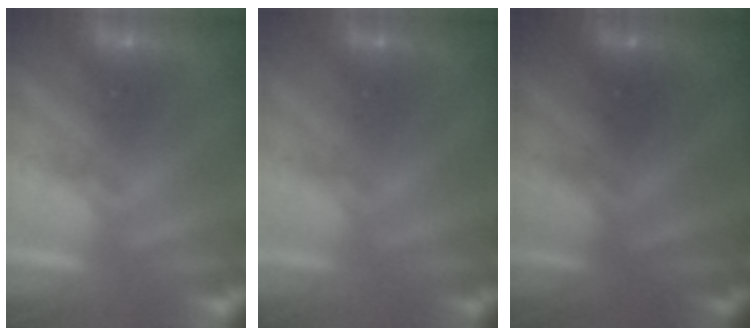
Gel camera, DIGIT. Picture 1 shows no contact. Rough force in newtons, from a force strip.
{"total": 2.4}
{"total": 2.4}